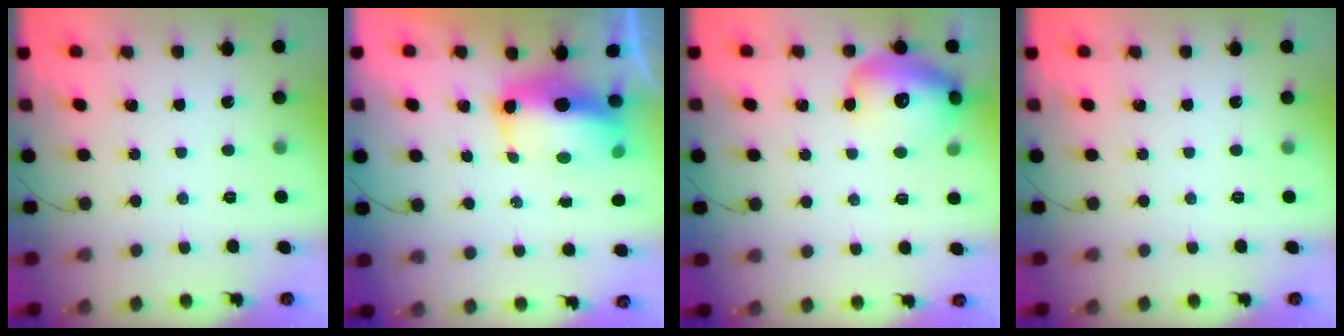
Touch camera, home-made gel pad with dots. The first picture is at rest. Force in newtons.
{"total": 10.5, "press": 10.2, "slide": 2.3}
{"total": 14.8, "press": 14.6, "slide": 2.1}
{"total": 0.0}